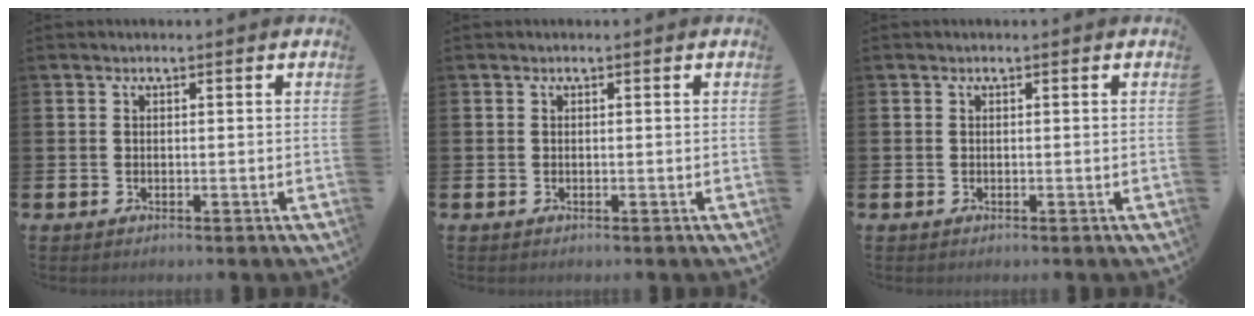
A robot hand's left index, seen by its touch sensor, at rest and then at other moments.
{"total": 0.0}
{"total": 0.0}